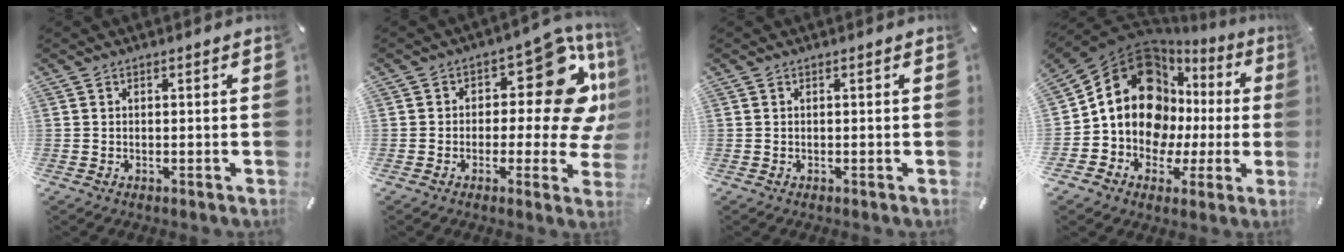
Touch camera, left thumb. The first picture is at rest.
{"total": 17.6, "force": [3.8, 9.6, 14.3], "torque": [-0.169, -0.028, 0.058]}
{"total": 0.0}
{"total": 18.5, "force": [4.5, 14.8, 10.1], "torque": [-0.188, -0.041, 0.084]}